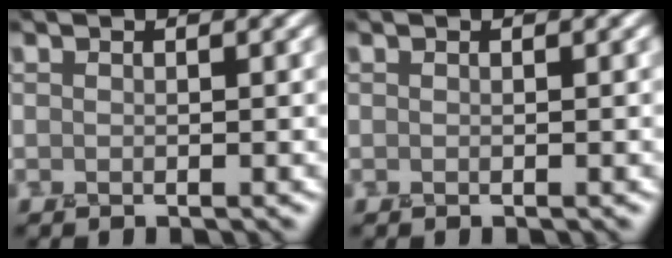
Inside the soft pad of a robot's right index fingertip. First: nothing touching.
{"total": 0.0}